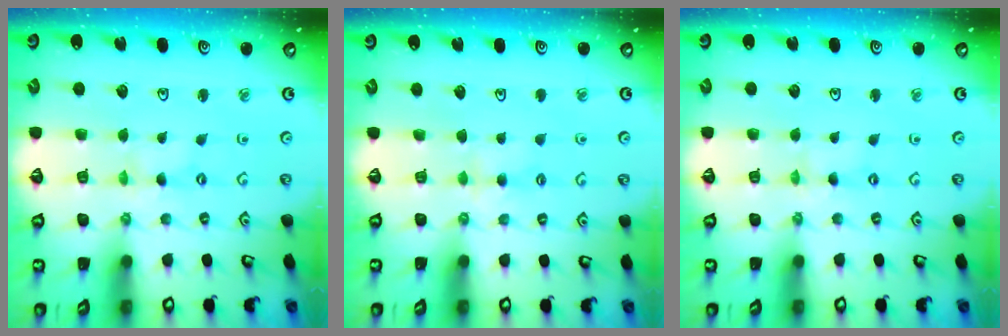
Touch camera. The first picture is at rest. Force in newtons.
{"total": 2.7, "press": 2.6, "slide": 0.5}
{"total": 0.0}